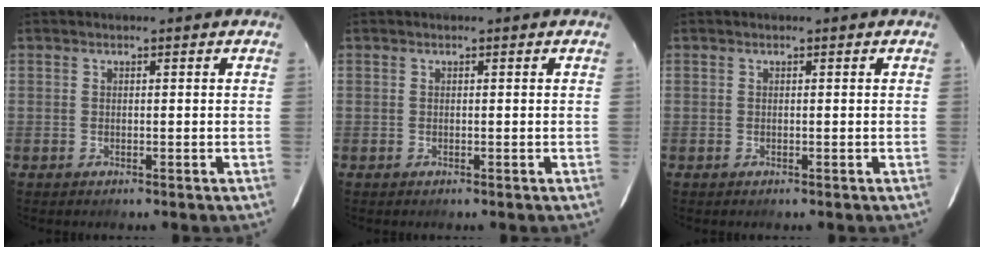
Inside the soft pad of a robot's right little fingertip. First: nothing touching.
{"total": 0.0}
{"total": 0.0}